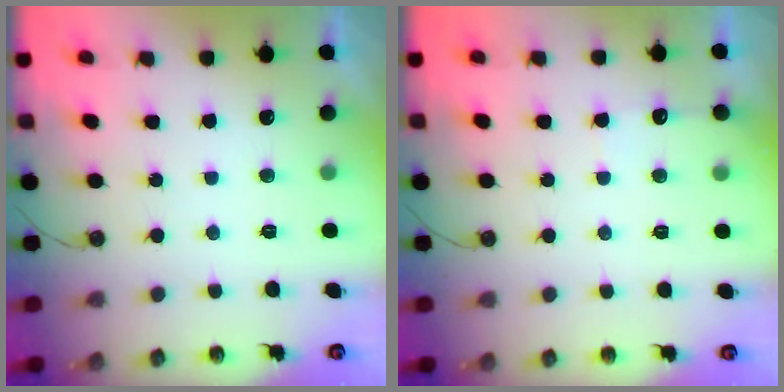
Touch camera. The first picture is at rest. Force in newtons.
{"total": 5.0, "press": 4.9, "slide": 0.6}